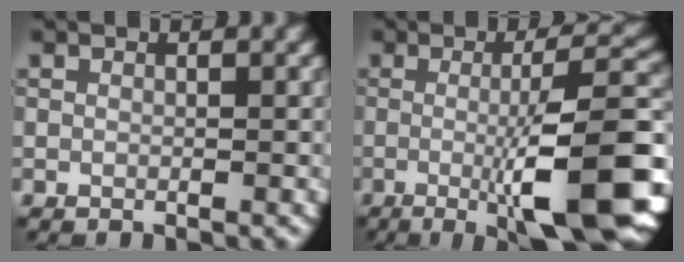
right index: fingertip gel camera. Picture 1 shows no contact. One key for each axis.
{"total": 13.0, "fx": -2.6, "fy": 2.7, "fz": 12.5, "tx": -0.158, "ty": 0.008, "tz": -0.043}